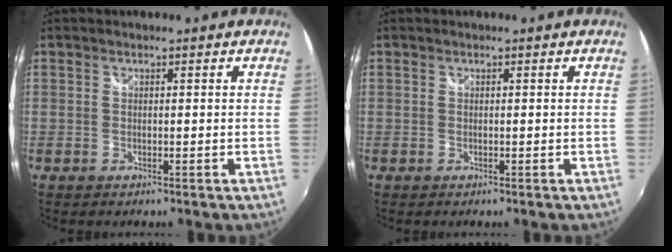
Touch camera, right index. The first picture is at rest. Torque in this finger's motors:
{"motor_torque": [0.32, 0.32, 0.00, 0.00]}